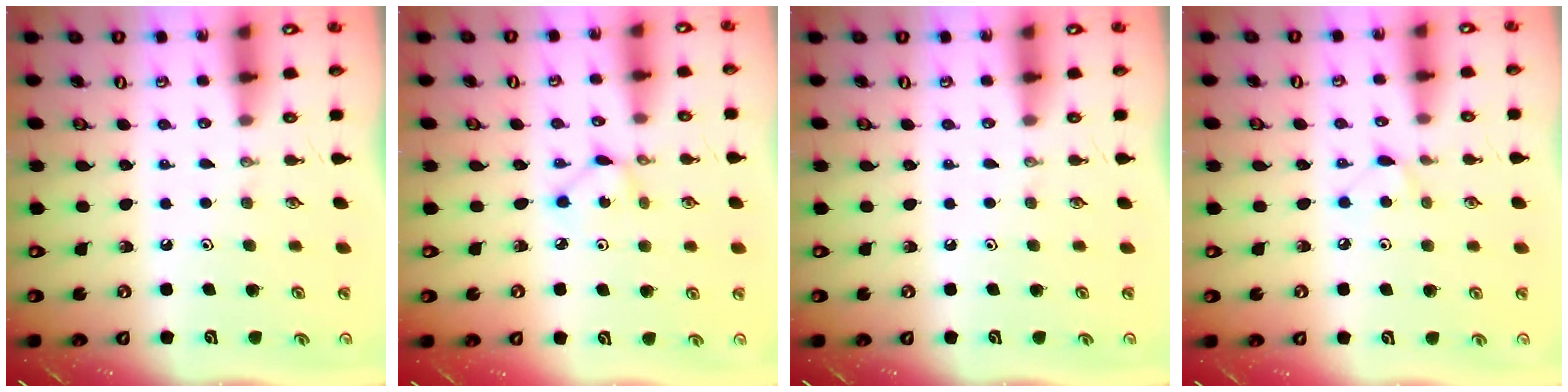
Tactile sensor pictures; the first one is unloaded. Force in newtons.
{"total": 1.9, "press": 1.9, "slide": 0.2}
{"total": 0.0}
{"total": 4.7, "press": 4.6, "slide": 0.5}